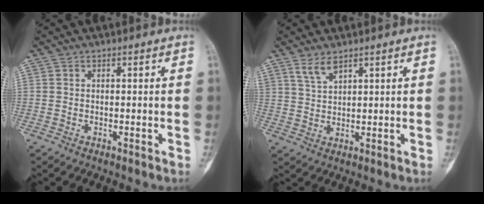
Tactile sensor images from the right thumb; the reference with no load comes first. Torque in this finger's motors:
{"motor_torque": [0.90, 2.32, 0.89, 0.30, 0.13]}